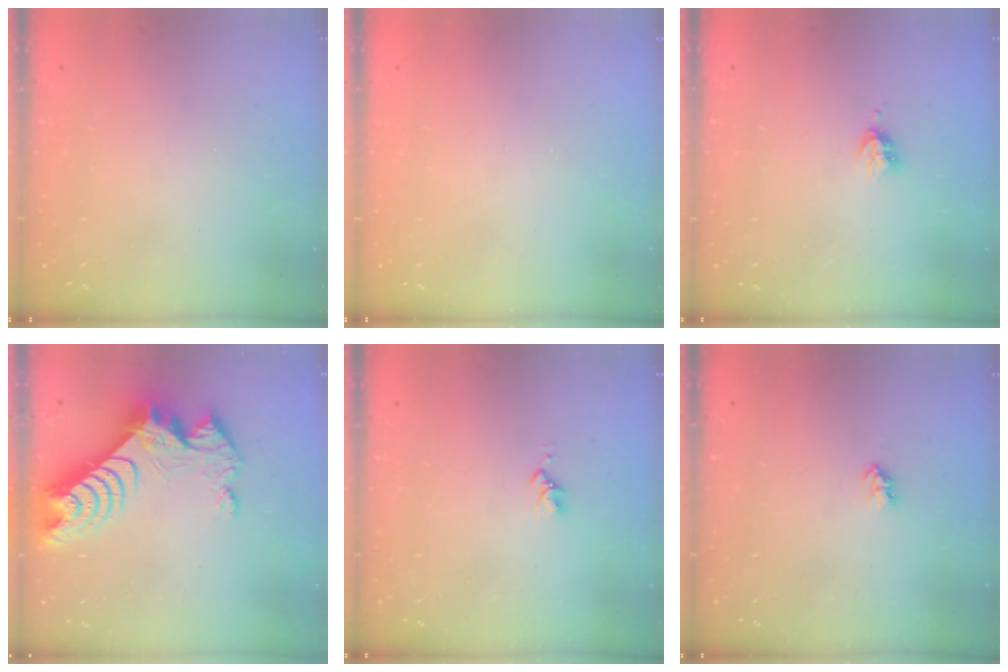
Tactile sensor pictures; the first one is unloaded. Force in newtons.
{"total": 0.0}
{"total": 3.2, "press": 3.2, "slide": 0.3}
{"total": 14.7, "press": 14.6, "slide": 1.2}
{"total": 2.6, "press": 2.6, "slide": 0.4}
{"total": 2.7, "press": 2.7, "slide": 0.4}